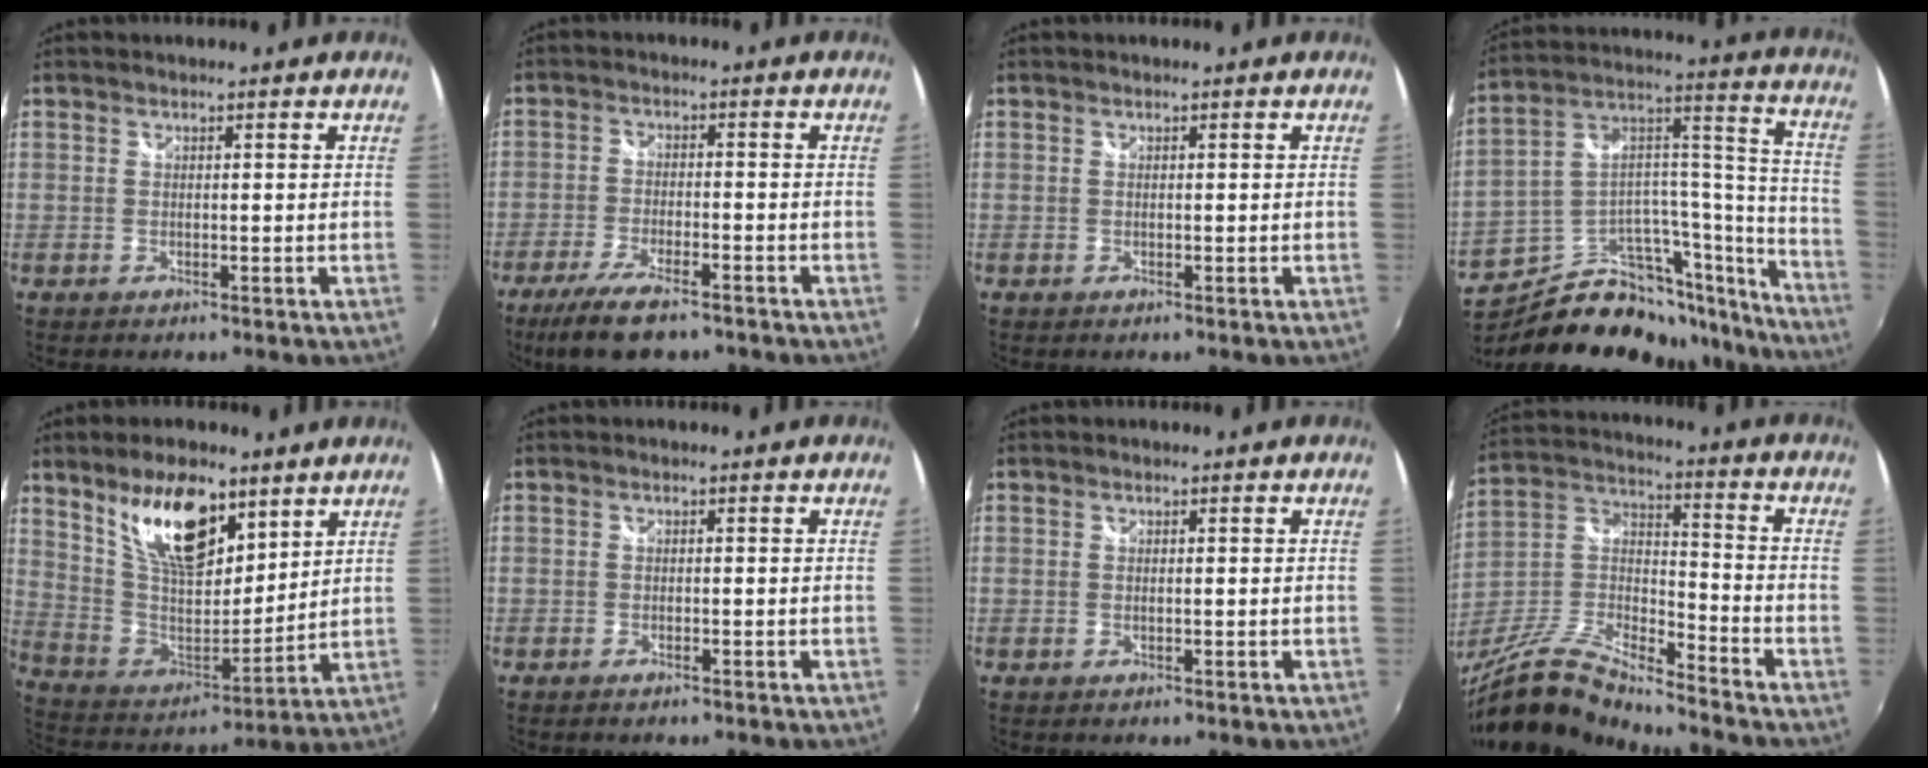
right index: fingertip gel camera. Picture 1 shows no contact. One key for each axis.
{"total": 10.5, "fx": -7.6, "fy": 3.2, "fz": 6.6, "tx": -0.153, "ty": -0.024, "tz": -0.136}
{"total": 0.0}
{"total": 26.2, "fx": -19.3, "fy": 13.5, "fz": 11.5, "tx": -0.173, "ty": 0.080, "tz": -0.283}
{"total": 17.4, "fx": 10.2, "fy": 7.8, "fz": 11.7, "tx": -0.211, "ty": -0.001, "tz": 0.195}
{"total": 1.0, "fx": -0.8, "fy": 0.4, "fz": 0.4, "tx": -0.009, "ty": -0.004, "tz": -0.016}
{"total": 0.0}
{"total": 17.5, "fx": -14.0, "fy": 3.1, "fz": 10.0, "tx": -0.219, "ty": -0.025, "tz": -0.272}